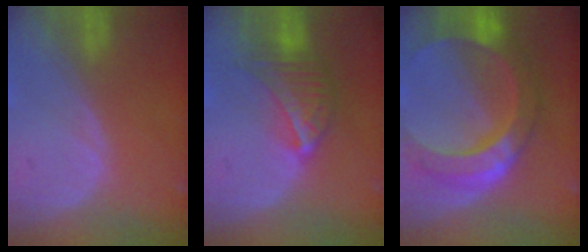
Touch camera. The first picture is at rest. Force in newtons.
{"total": 7.1, "press": 6.3, "slide": 3.1}
{"total": 11.0, "press": 11.0, "slide": 1.0}